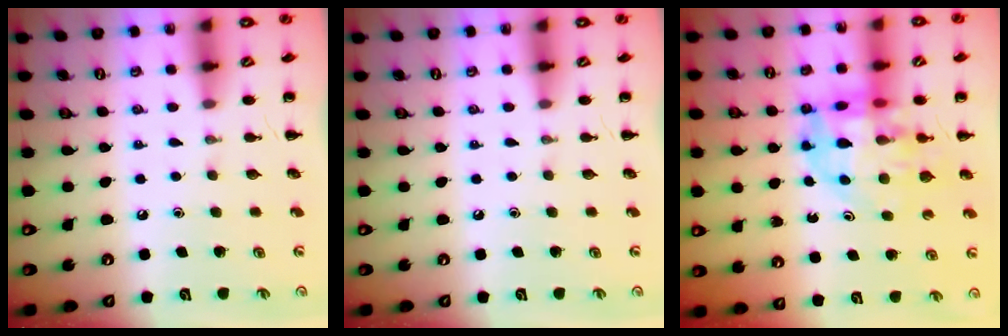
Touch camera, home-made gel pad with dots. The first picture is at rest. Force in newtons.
{"total": 0.0}
{"total": 13.5, "press": 12.9, "slide": 3.9}